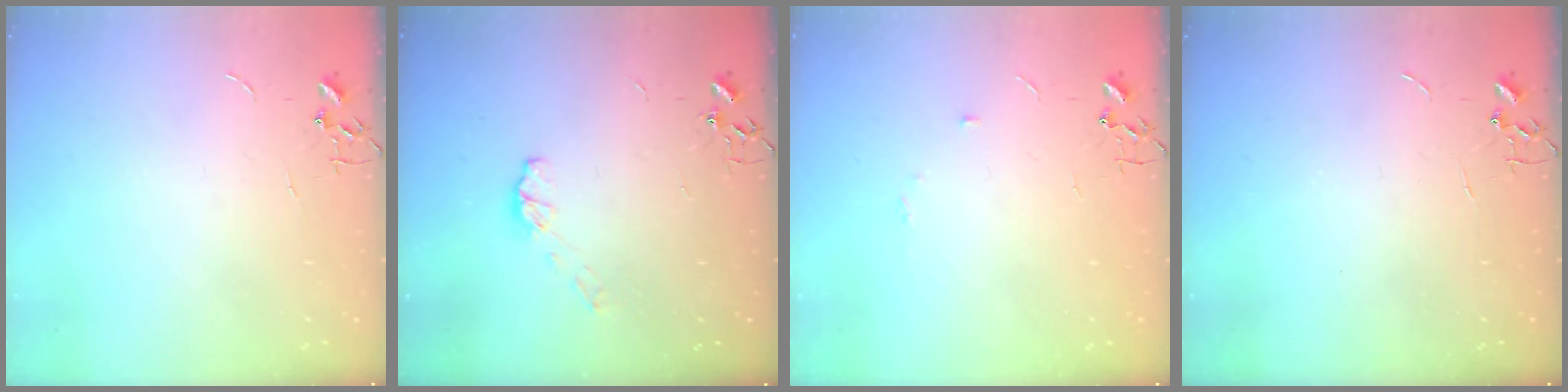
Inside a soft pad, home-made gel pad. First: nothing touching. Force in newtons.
{"total": 5.8, "press": 5.7, "slide": 0.4}
{"total": 5.3, "press": 5.2, "slide": 0.7}
{"total": 0.0}